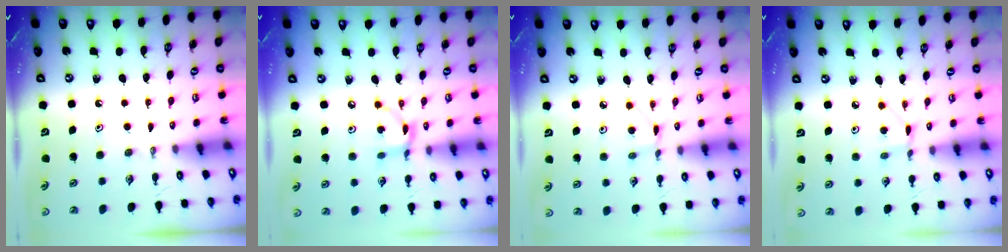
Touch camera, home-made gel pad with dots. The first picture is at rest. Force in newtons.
{"total": 6.3, "press": 6.3, "slide": 0.2}
{"total": 1.9, "press": 1.9, "slide": 0.3}
{"total": 2.7, "press": 2.7, "slide": 0.3}